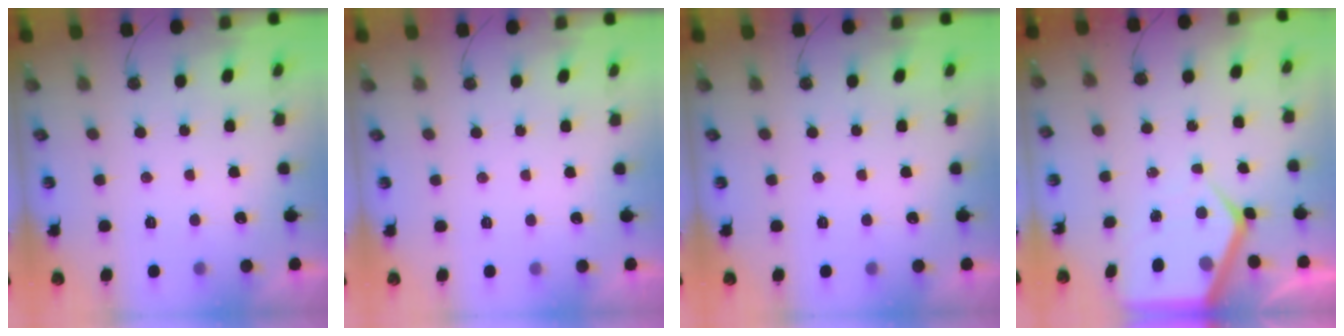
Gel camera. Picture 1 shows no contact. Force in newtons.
{"total": 0.0}
{"total": 0.0}
{"total": 6.9, "press": 6.9, "slide": 0.8}